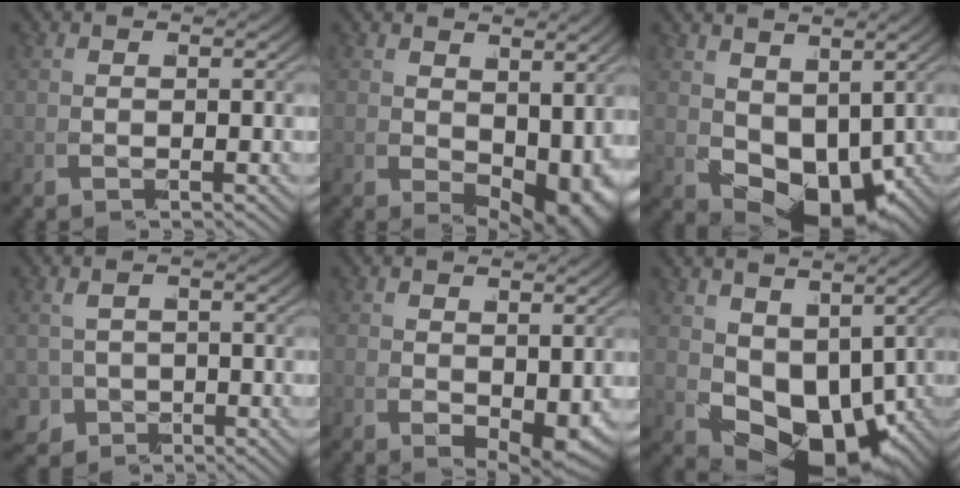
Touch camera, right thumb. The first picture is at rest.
{"total": 4.9, "force": [0.1, 2.6, 4.2], "torque": [-0.075, -0.023, 0.019]}
{"total": 6.2, "force": [-0.3, 4.1, 4.6], "torque": [-0.090, -0.019, 0.004]}
{"total": 4.4, "force": [-2.1, 3.7, 1.1], "torque": [-0.044, -0.040, -0.013]}
{"total": 2.1, "force": [0.2, 0.7, 1.9], "torque": [-0.031, -0.012, 0.014]}
{"total": 9.4, "force": [-1.7, 6.4, 6.6], "torque": [-0.124, -0.031, -0.013]}